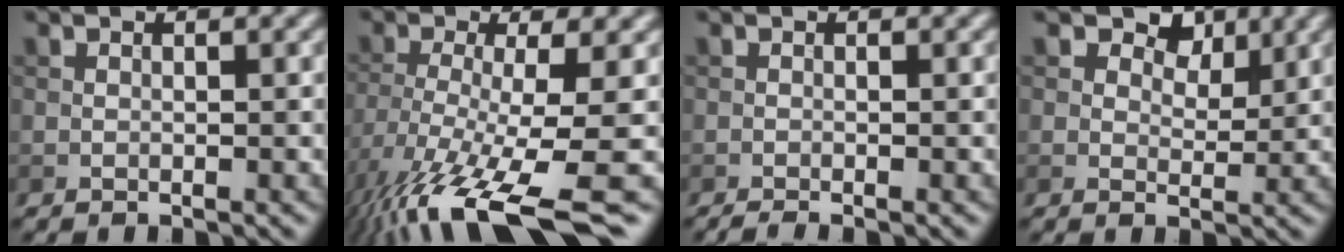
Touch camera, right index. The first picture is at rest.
{"total": 13.0, "force": [-7.1, 3.2, 10.4], "torque": [-0.205, -0.025, -0.112]}
{"total": 1.1, "force": [-0.9, 0.1, 0.7], "torque": [-0.008, -0.002, -0.018]}
{"total": 3.8, "force": [2.2, 2.4, 2.0], "torque": [-0.025, -0.010, 0.030]}